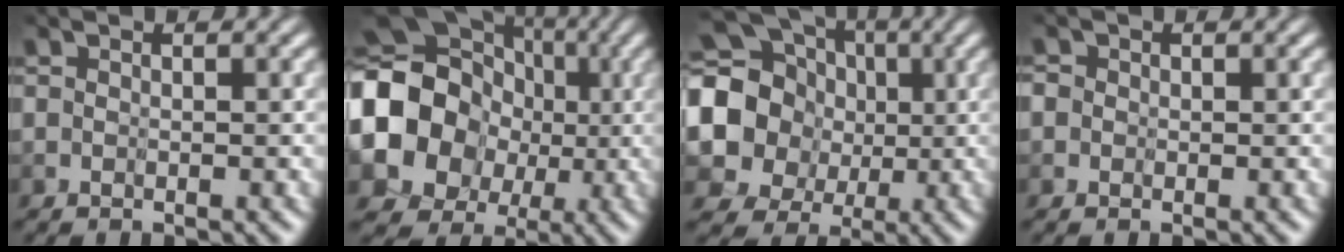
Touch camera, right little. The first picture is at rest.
{"total": 13.3, "force": [0.2, 12.1, 5.6], "torque": [-0.139, -0.009, -0.018]}
{"total": 14.6, "force": [2.6, 13.3, 5.3], "torque": [-0.172, 0.014, 0.013]}
{"total": 1.2, "force": [-0.1, 1.2, 0.2], "torque": [-0.009, 0.008, -0.021]}